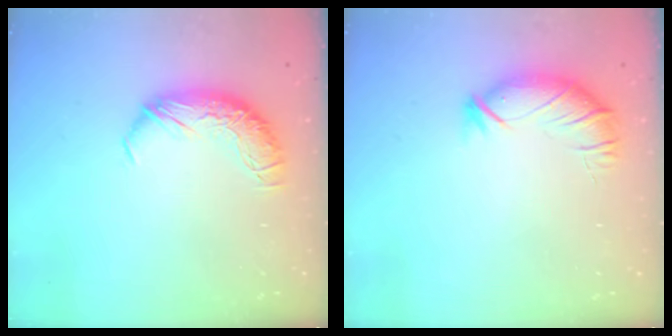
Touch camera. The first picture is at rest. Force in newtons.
{"total": 3.0, "press": 2.4, "slide": 1.9}